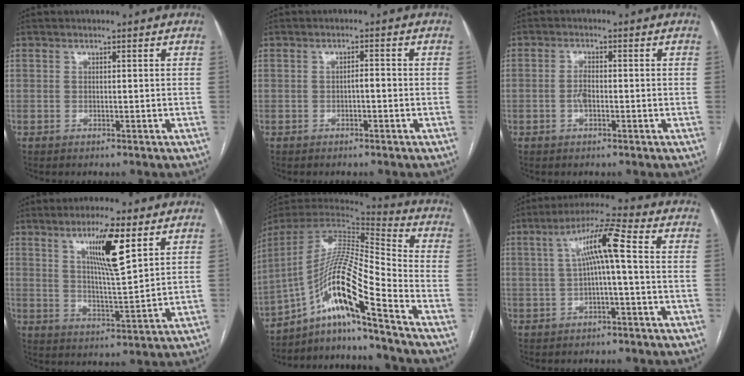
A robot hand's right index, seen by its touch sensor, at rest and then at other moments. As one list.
[{"total": 1.5, "force": [-0.5, 0.4, 1.4], "torque": [-0.019, 0.004, -0.008]}, {"total": 2.3, "force": [-0.5, 1.0, 2.0], "torque": [-0.043, 0.001, -0.010]}, {"total": 9.5, "force": [4.8, 0.5, 8.2], "torque": [-0.146, -0.007, 0.083]}, {"total": 17.1, "force": [-10.7, -0.6, 13.3], "torque": [-0.258, 0.010, -0.193]}, {"total": 7.9, "force": [0.6, 0.1, 7.8], "torque": [-0.137, 0.028, 0.010]}]